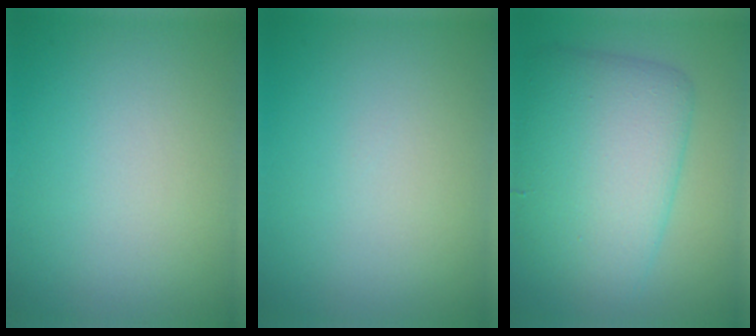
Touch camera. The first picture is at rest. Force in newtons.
{"total": 0.0}
{"total": 8.0, "press": 8.0, "slide": 0.1}